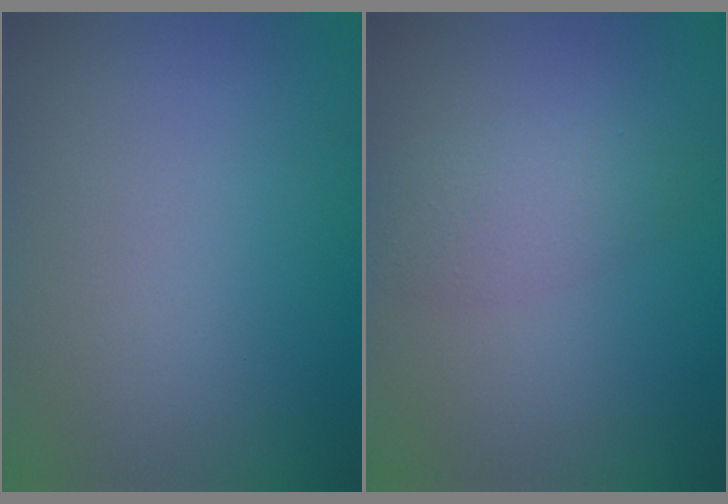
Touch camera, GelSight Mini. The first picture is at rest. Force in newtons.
{"total": 2.7, "press": 2.7, "slide": 0.2}